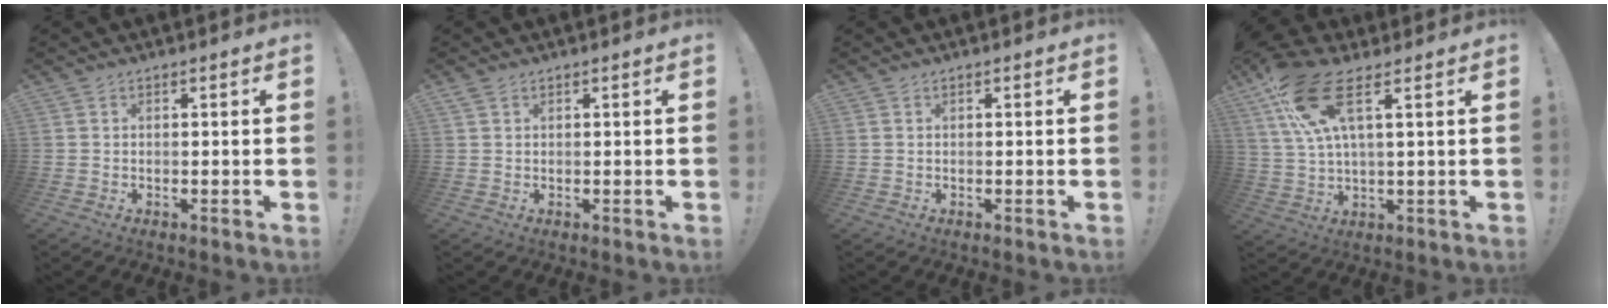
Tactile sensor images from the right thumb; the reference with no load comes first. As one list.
[{"total": 1.0, "force": [0.7, 0.4, 0.6], "torque": [-0.013, 0.001, 0.013]}, {"total": 0.0}, {"total": 15.5, "force": [7.5, 5.1, 12.6], "torque": [-0.256, -0.022, 0.130]}]